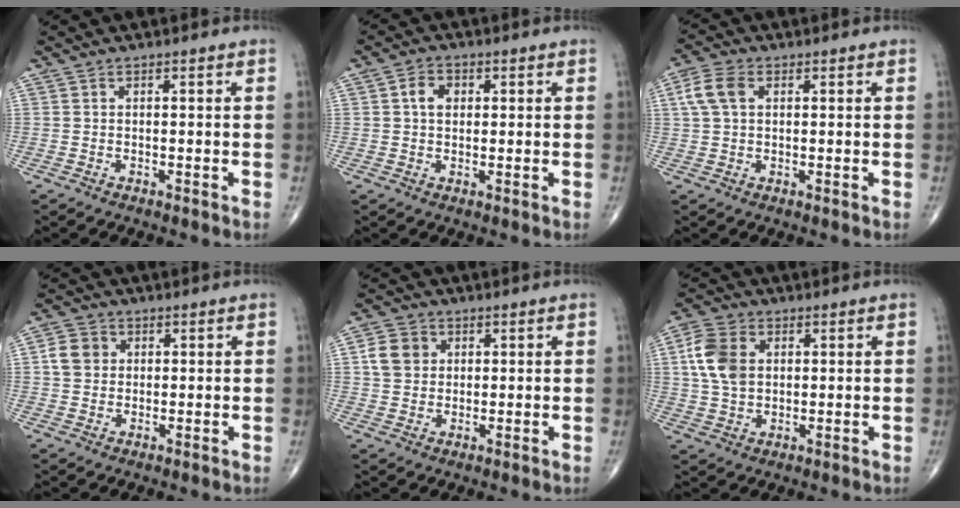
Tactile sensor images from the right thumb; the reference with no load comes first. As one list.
[{"total": 3.9, "force": [0.9, 2.9, 2.5], "torque": [-0.035, 0.007, 0.011]}, {"total": 5.8, "force": [1.7, 3.6, 4.2], "torque": [-0.095, 0.012, 0.032]}, {"total": 4.9, "force": [0.9, 4.3, 2.2], "torque": [-0.029, 0.006, 0.011]}, {"total": 5.9, "force": [1.4, 5.1, 2.7], "torque": [-0.032, 0.001, 0.021]}, {"total": 9.1, "force": [1.9, 6.5, 6.1], "torque": [-0.114, 0.004, 0.036]}]